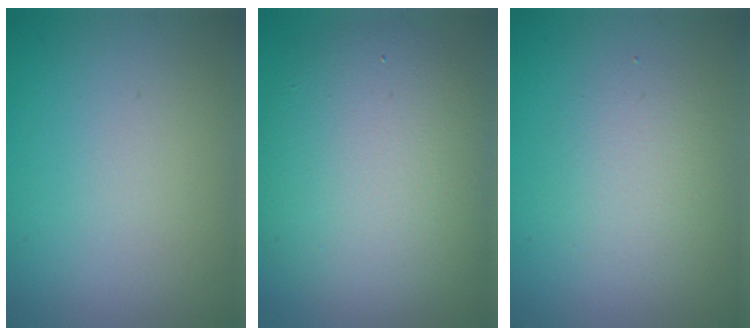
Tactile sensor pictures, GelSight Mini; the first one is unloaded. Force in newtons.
{"total": 9.6, "press": 9.5, "slide": 0.7}
{"total": 2.6, "press": 2.6, "slide": 0.1}